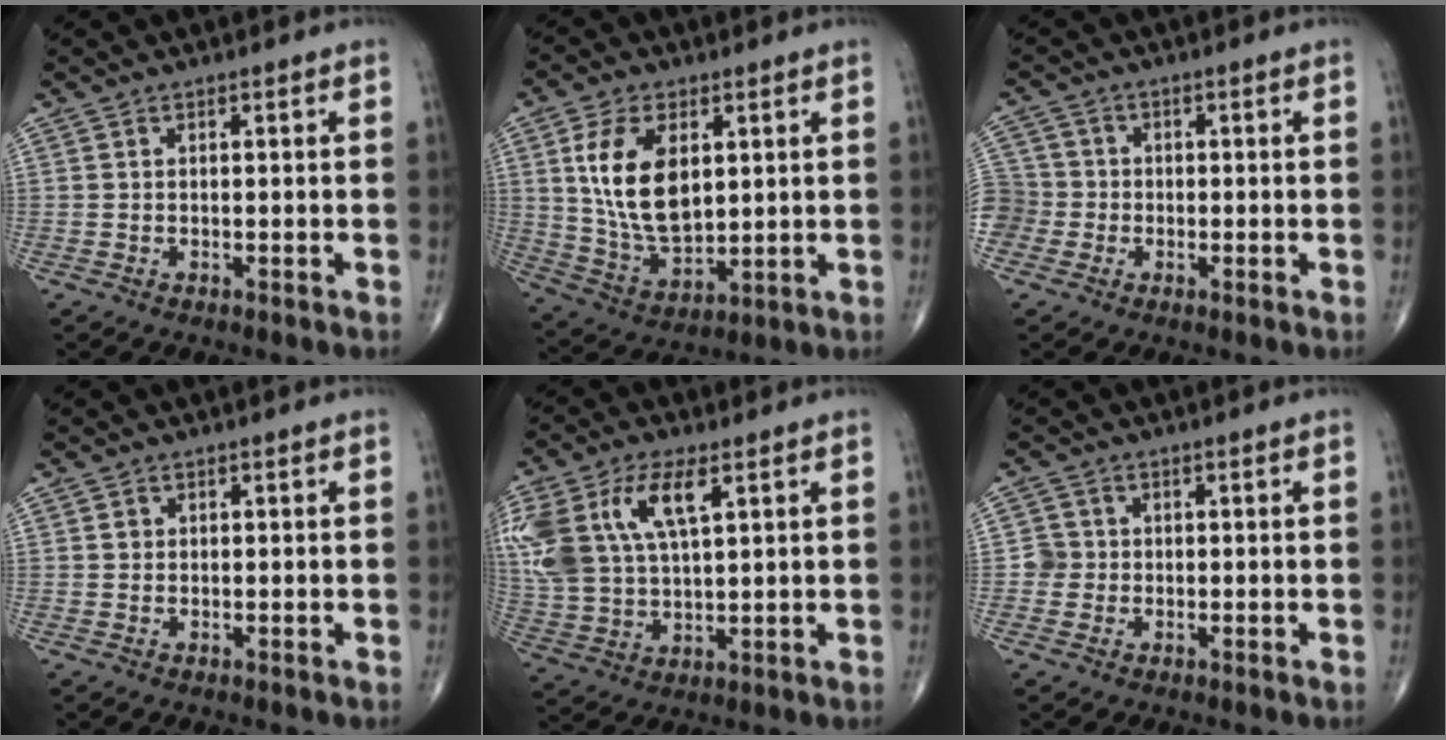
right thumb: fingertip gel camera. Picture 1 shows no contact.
{"total": 14.8, "force": [3.5, 8.4, 11.7], "torque": [-0.208, -0.017, 0.077]}
{"total": 6.8, "force": [-1.6, 6.5, 1.4], "torque": [-0.026, 0.019, -0.035]}
{"total": 0.9, "force": [0.2, 0.8, 0.3], "torque": [0.001, 0.001, 0.002]}
{"total": 18.3, "force": [6.9, 9.4, 14.2], "torque": [-0.324, 0.003, 0.136]}
{"total": 2.5, "force": [-0.2, 2.5, 0.1], "torque": [0.019, 0.009, -0.008]}